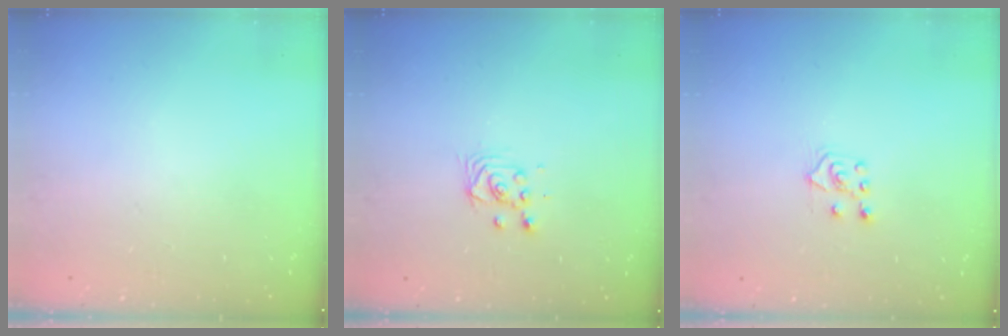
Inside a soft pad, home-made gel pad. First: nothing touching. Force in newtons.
{"total": 3.3, "press": 3.3, "slide": 0.4}
{"total": 5.5, "press": 5.5, "slide": 0.4}